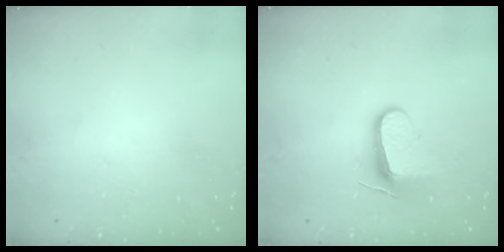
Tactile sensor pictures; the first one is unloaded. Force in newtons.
{"total": 9.3, "press": 9.3, "slide": 0.6}